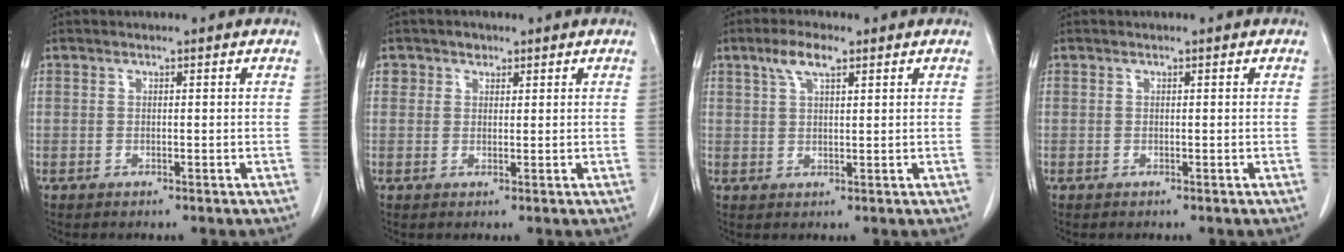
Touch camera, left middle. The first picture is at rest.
{"total": 1.7, "force": [1.0, 1.3, 0.2], "torque": [0.003, 0.000, 0.012]}
{"total": 4.3, "force": [2.6, 1.1, 3.3], "torque": [-0.070, 0.009, 0.053]}
{"total": 0.0}